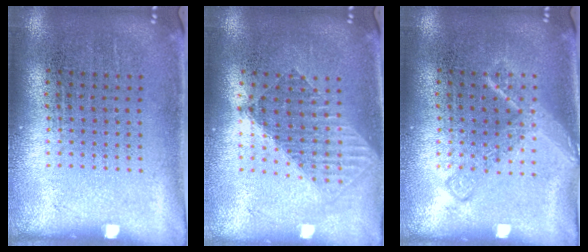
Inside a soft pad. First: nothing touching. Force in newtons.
{"total": 1.5, "press": 1.3, "slide": 0.8}
{"total": 2.0, "press": 2.0, "slide": 0.4}